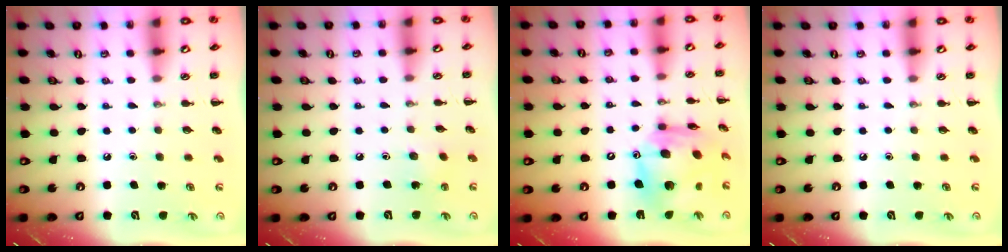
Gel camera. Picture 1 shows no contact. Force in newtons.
{"total": 2.6, "press": 2.5, "slide": 0.7}
{"total": 14.5, "press": 13.7, "slide": 4.8}
{"total": 0.0}